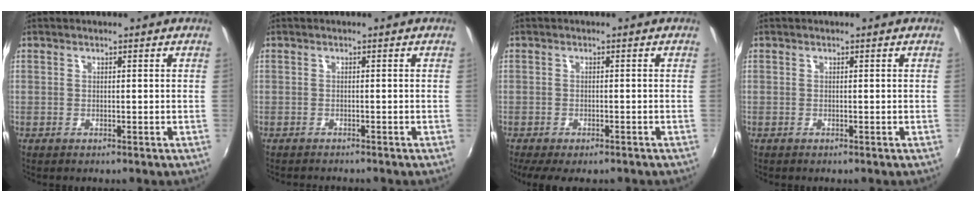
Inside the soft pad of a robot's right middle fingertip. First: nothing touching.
{"total": 2.0, "force": [-2.0, 0.1, 0.5], "torque": [-0.017, -0.012, -0.031]}
{"total": 6.2, "force": [-4.8, 1.8, 3.5], "torque": [-0.084, -0.027, -0.076]}
{"total": 0.0}